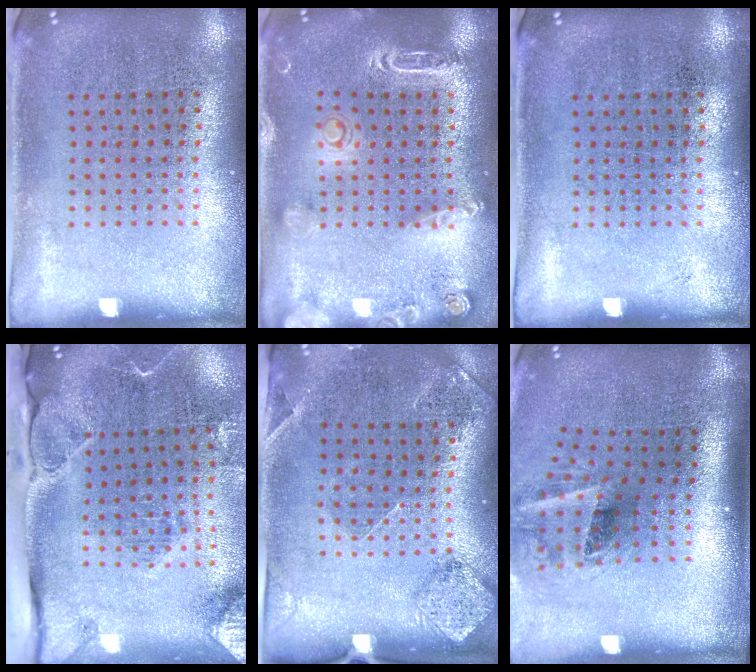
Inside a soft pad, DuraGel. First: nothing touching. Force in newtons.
{"total": 2.0, "press": 1.9, "slide": 0.5}
{"total": 0.0}
{"total": 2.8, "press": 2.2, "slide": 1.7}
{"total": 1.5, "press": 1.3, "slide": 0.8}
{"total": 2.0, "press": 1.3, "slide": 1.5}